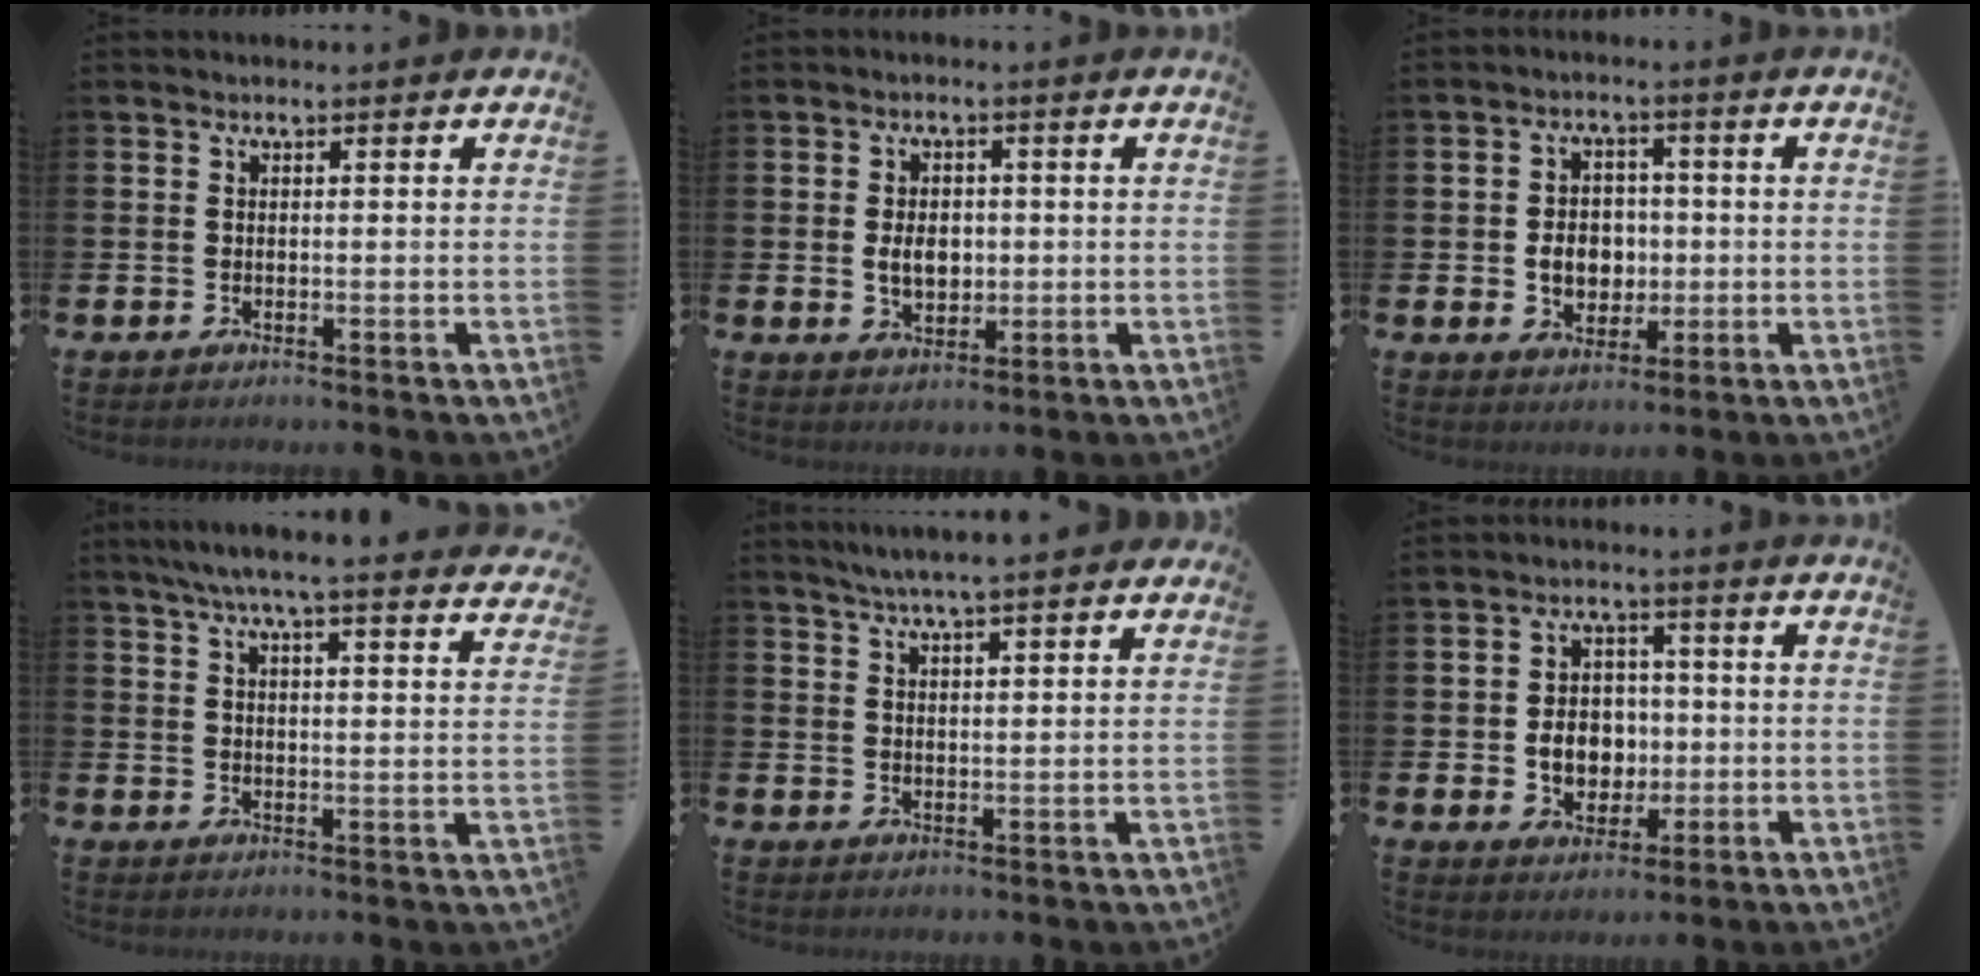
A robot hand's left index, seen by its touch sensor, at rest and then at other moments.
{"total": 4.0, "force": [0.1, 2.9, 2.8], "torque": [-0.037, 0.004, -0.006]}
{"total": 5.1, "force": [-0.4, 4.3, 2.8], "torque": [-0.034, 0.002, -0.018]}
{"total": 6.4, "force": [6.0, 0.1, 2.4], "torque": [-0.056, -0.035, 0.101]}
{"total": 5.2, "force": [4.9, -0.1, 1.6], "torque": [-0.042, -0.017, 0.088]}
{"total": 5.8, "force": [-0.4, 4.9, 3.0], "torque": [-0.041, 0.004, -0.016]}